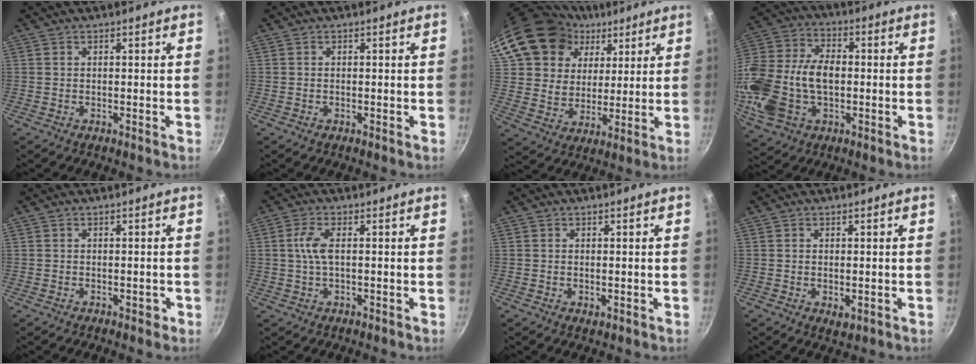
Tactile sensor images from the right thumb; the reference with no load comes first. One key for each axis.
{"total": 0.0}
{"total": 22.4, "fx": 11.1, "fy": 16.7, "fz": 10.0, "tx": -0.184, "ty": 0.004, "tz": 0.206}
{"total": 20.2, "fx": -1.9, "fy": 13.2, "fz": 15.2, "tx": -0.304, "ty": 0.033, "tz": -0.035}
{"total": 1.4, "fx": -0.6, "fy": 0.9, "fz": 1.0, "tx": -0.004, "ty": 0.007, "tz": -0.008}
{"total": 4.2, "fx": 0.3, "fy": 1.6, "fz": 3.9, "tx": -0.092, "ty": 0.006, "tz": 0.002}
{"total": 1.0, "fx": 0.1, "fy": 0.6, "fz": 0.8, "tx": -0.013, "ty": -0.002, "tz": 0.000}
{"total": 2.4, "fx": -0.2, "fy": 1.4, "fz": 1.9, "tx": -0.029, "ty": -0.008, "tz": -0.002}